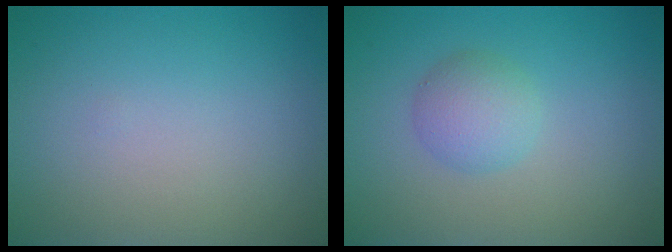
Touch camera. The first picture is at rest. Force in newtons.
{"total": 2.6, "press": 2.6, "slide": 0.1}